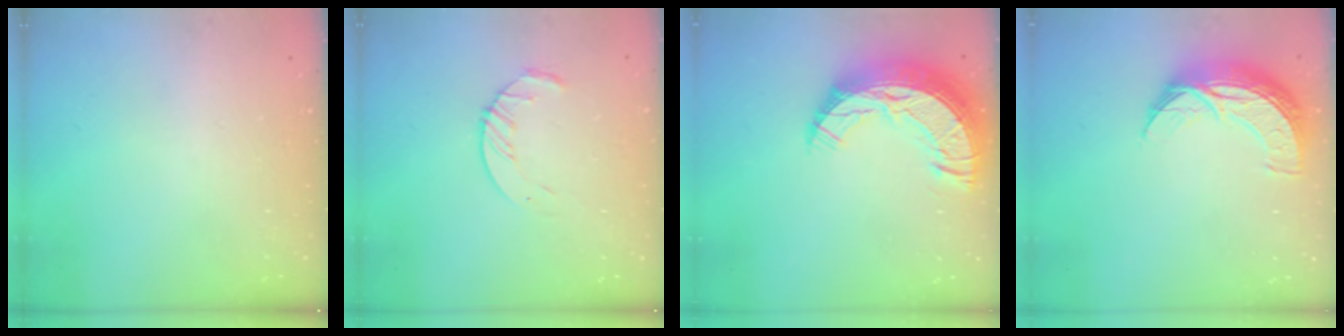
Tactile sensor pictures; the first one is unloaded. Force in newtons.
{"total": 4.6, "press": 4.6, "slide": 0.5}
{"total": 20.7, "press": 20.6, "slide": 1.5}
{"total": 10.9, "press": 10.9, "slide": 0.7}